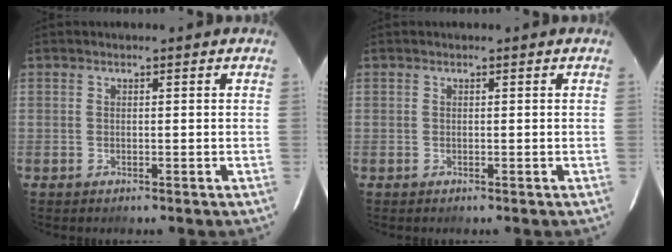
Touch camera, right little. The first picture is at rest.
{"total": 0.0}